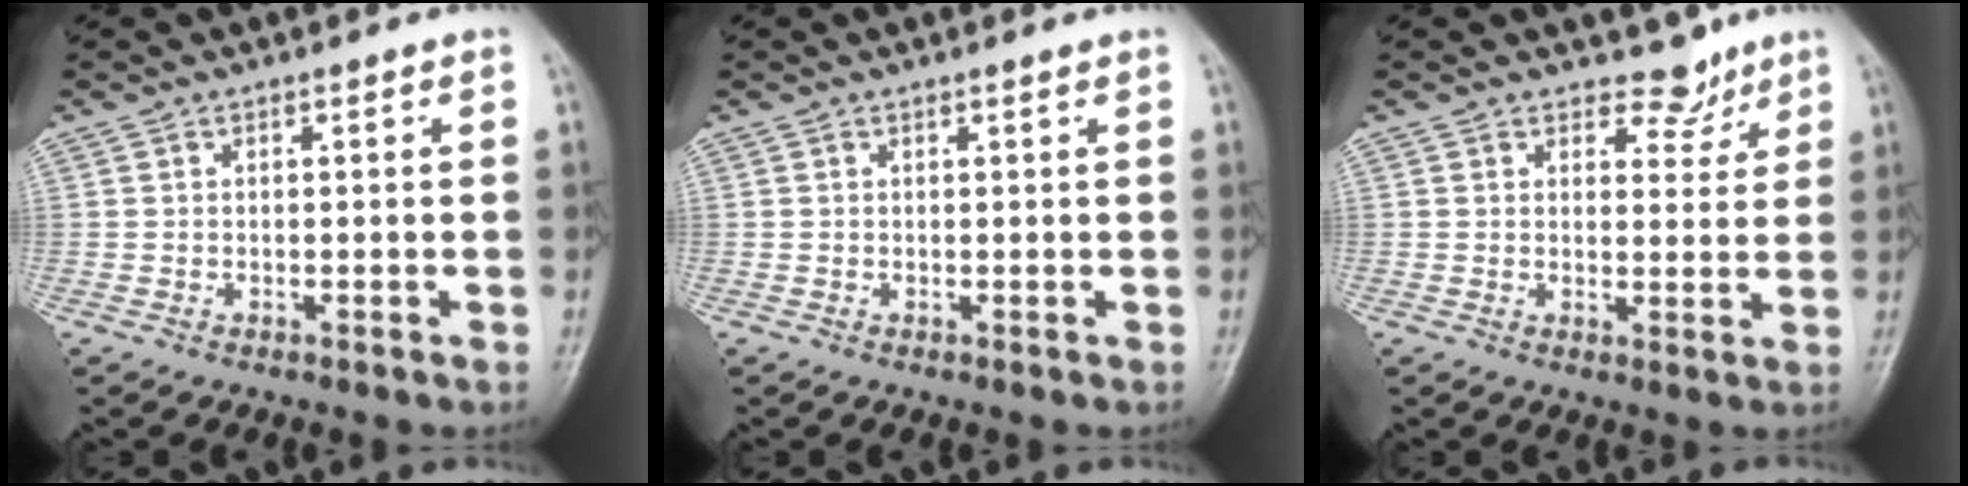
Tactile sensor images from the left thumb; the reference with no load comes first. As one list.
[{"total": 0.6, "force": [0.5, 0.1, 0.4], "torque": [-0.009, -0.003, 0.007]}, {"total": 4.3, "force": [3.5, 2.3, 0.6], "torque": [0.019, -0.027, 0.049]}]